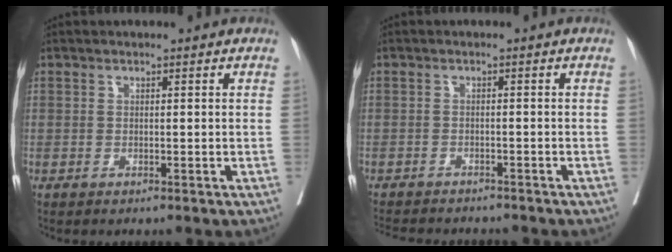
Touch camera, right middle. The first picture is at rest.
{"total": 9.7, "force": [-8.9, 2.2, 3.2], "torque": [-0.056, -0.008, -0.120]}